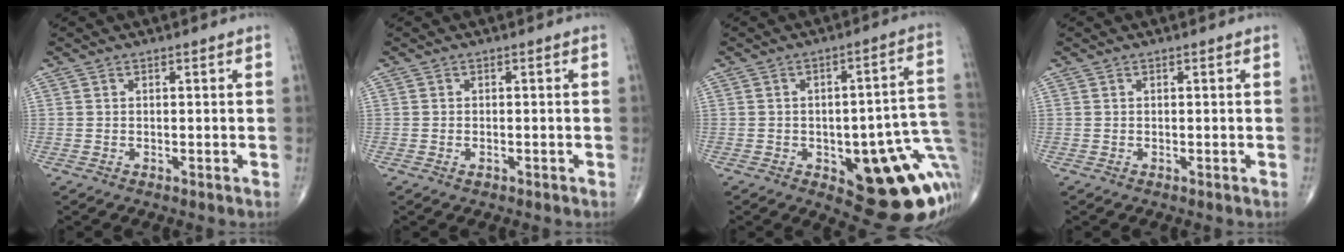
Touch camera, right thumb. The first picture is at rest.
{"total": 0.7, "force": [-0.3, 0.4, 0.5], "torque": [-0.009, 0.003, -0.004]}
{"total": 20.9, "force": [-4.8, 8.2, 18.6], "torque": [-0.172, 0.028, -0.035]}
{"total": 0.0}